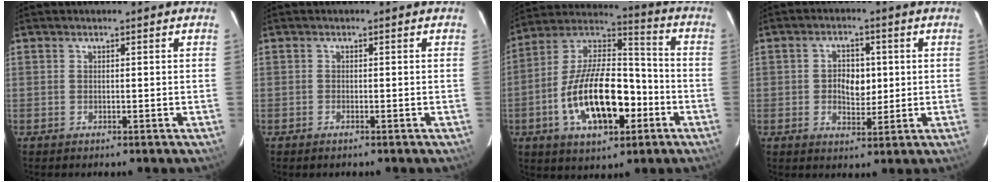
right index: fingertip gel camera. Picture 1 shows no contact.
{"total": 0.6, "force": [-0.5, 0.2, 0.3], "torque": [-0.006, -0.001, -0.009]}
{"total": 20.2, "force": [-6.5, 9.6, 16.5], "torque": [-0.315, 0.012, -0.107]}
{"total": 5.5, "force": [0.2, 3.7, 4.0], "torque": [-0.071, 0.007, 0.004]}